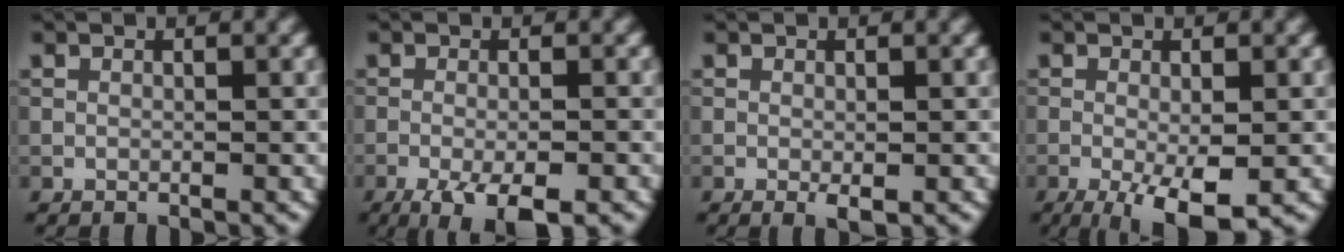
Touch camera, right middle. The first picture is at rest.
{"total": 5.7, "force": [-3.4, 1.3, 4.3], "torque": [-0.073, -0.009, -0.055]}
{"total": 1.1, "force": [-0.3, 0.4, 1.0], "torque": [-0.017, -0.006, -0.004]}
{"total": 5.2, "force": [-2.0, 1.4, 4.6], "torque": [-0.080, -0.011, -0.032]}